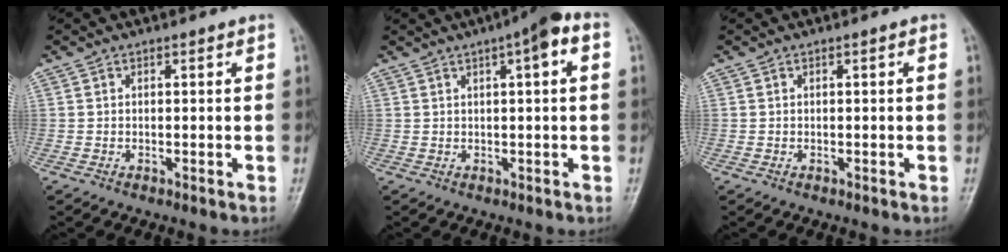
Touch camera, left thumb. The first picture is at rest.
{"total": 6.5, "force": [2.3, 1.2, 5.9], "torque": [-0.088, 0.019, 0.027]}
{"total": 0.0}